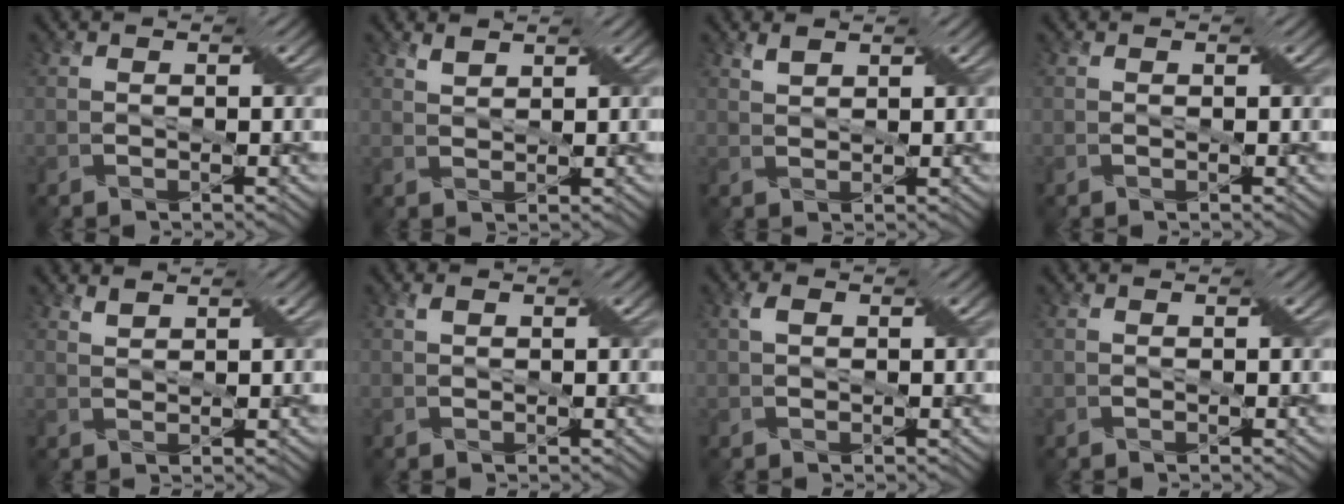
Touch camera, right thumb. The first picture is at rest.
{"total": 1.8, "force": [1.7, -0.1, 0.6], "torque": [-0.015, 0.005, 0.033]}
{"total": 1.8, "force": [1.6, 0.2, 0.8], "torque": [-0.020, 0.006, 0.030]}
{"total": 0.0}
{"total": 1.7, "force": [1.6, -0.3, 0.5], "torque": [-0.015, 0.006, 0.032]}
{"total": 1.1, "force": [0.7, 0.5, 0.8], "torque": [-0.014, 0.005, 0.011]}
{"total": 1.8, "force": [0.6, 1.1, 1.3], "torque": [-0.024, 0.003, 0.008]}
{"total": 0.0}